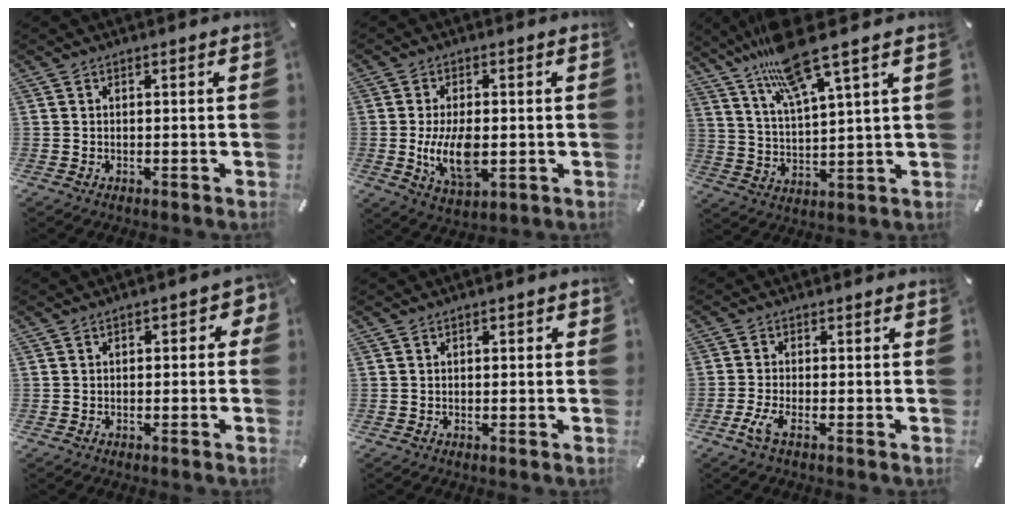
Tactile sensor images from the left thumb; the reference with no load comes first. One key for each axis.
{"total": 10.1, "fx": -1.2, "fy": 5.3, "fz": 8.5, "tx": -0.179, "ty": -0.013, "tz": -0.020}
{"total": 14.6, "fx": 10.7, "fy": 2.5, "fz": 9.6, "tx": -0.191, "ty": -0.044, "tz": 0.182}
{"total": 2.8, "fx": -0.8, "fy": 1.7, "fz": 2.0, "tx": -0.030, "ty": 0.010, "tz": -0.019}
{"total": 1.1, "fx": -0.1, "fy": 0.7, "fz": 0.8, "tx": -0.015, "ty": 0.005, "tz": -0.004}
{"total": 4.0, "fx": -1.7, "fy": 1.0, "fz": 3.5, "tx": -0.084, "ty": -0.011, "tz": -0.035}